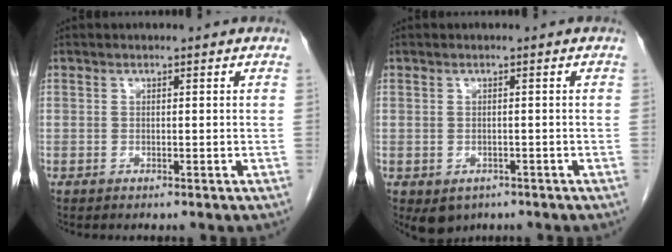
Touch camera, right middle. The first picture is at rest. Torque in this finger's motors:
{"motor_torque": [0.01, 0.00, 0.00, 0.00]}